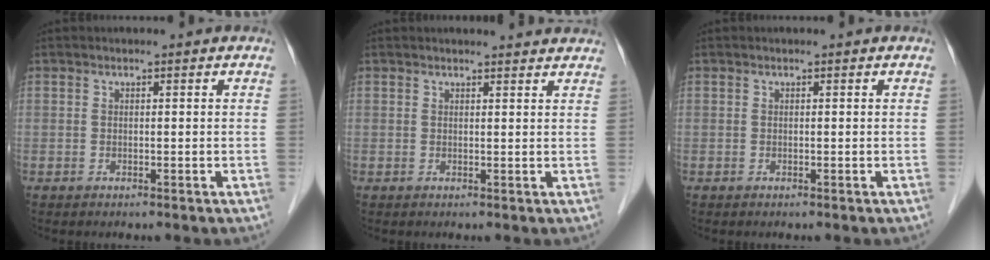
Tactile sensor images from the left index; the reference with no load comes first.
{"total": 4.5, "force": [4.4, 0.6, 0.8], "torque": [-0.011, 0.004, 0.039]}
{"total": 0.0}